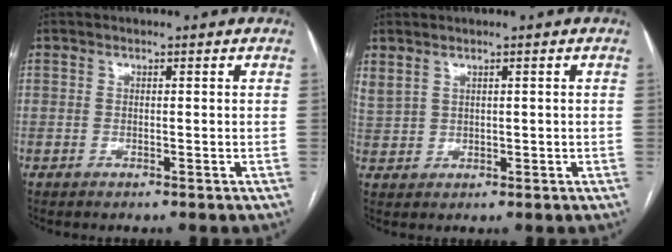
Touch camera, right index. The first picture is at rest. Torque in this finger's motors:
{"motor_torque": [0.01, 0.17, 0.00, 0.00]}